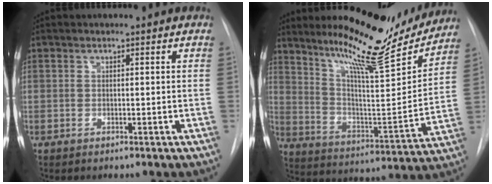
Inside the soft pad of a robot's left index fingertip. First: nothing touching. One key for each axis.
{"total": 18.8, "fx": 16.5, "fy": 2.0, "fz": 8.7, "tx": -0.140, "ty": -0.047, "tz": 0.249}